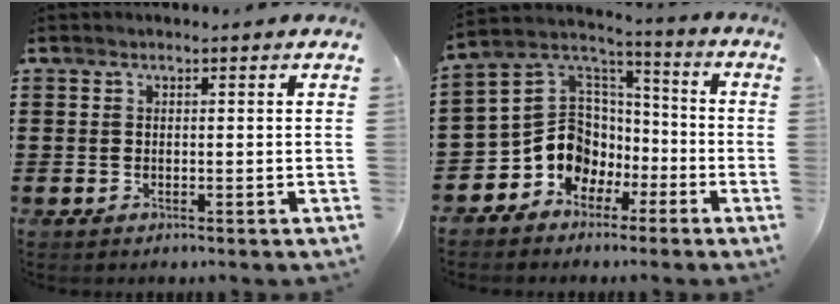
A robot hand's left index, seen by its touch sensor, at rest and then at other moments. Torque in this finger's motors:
{"motor_torque": [0.88, 0.59, 0.68, 0.07]}